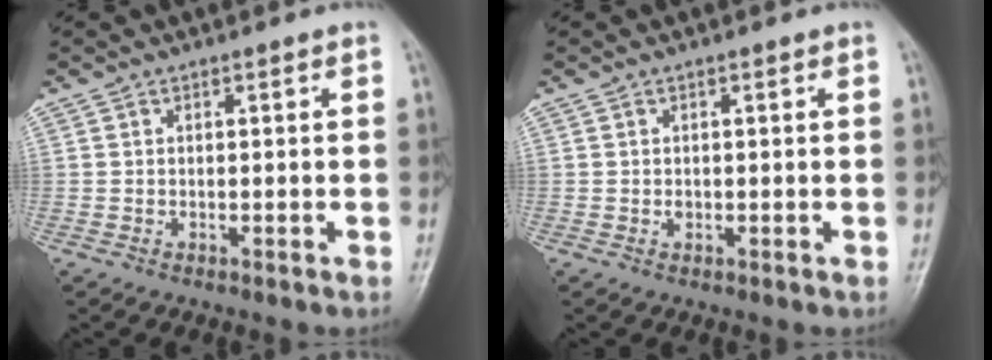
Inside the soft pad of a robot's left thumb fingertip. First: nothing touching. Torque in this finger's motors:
{"motor_torque": [0.00, 0.11, 0.23, -0.04, 0.00]}